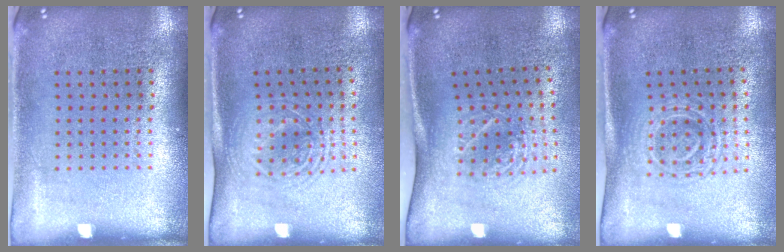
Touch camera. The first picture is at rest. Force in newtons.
{"total": 1.7, "press": 1.4, "slide": 1.1}
{"total": 1.8, "press": 1.3, "slide": 1.4}
{"total": 1.7, "press": 1.3, "slide": 1.0}